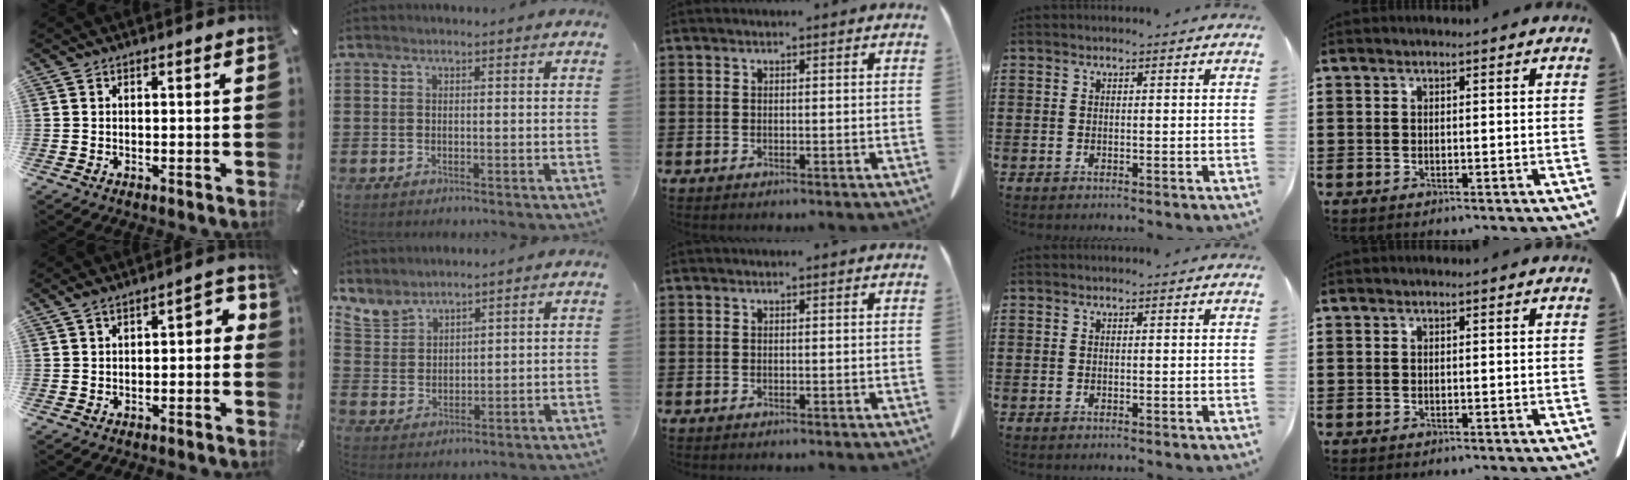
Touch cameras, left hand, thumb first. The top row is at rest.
{"thumb": {"total": 4.6, "force": [-1.0, 2.5, 3.7], "torque": [-0.059, 0.018, -0.024]}, "index": {"total": 4.2, "force": [3.9, 1.4, 0.5], "torque": [-0.027, -0.011, 0.076]}}